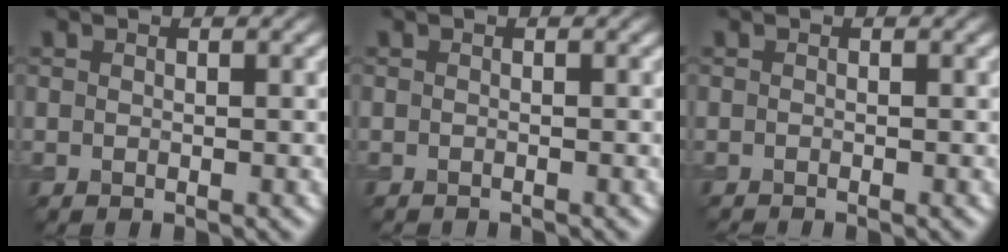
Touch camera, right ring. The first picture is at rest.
{"total": 0.8, "force": [-0.8, 0.0, 0.0], "torque": [0.003, -0.007, -0.014]}
{"total": 0.6, "force": [-0.6, 0.0, 0.1], "torque": [0.000, -0.006, -0.012]}